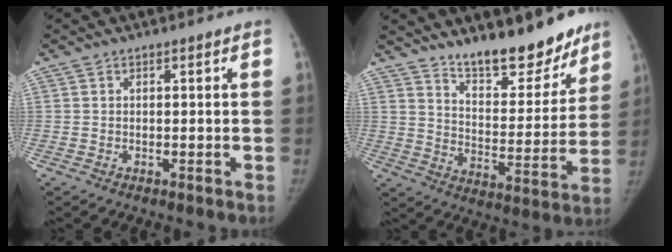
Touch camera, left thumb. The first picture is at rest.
{"total": 17.8, "force": [14.1, 6.4, 8.9], "torque": [-0.078, -0.103, 0.217]}